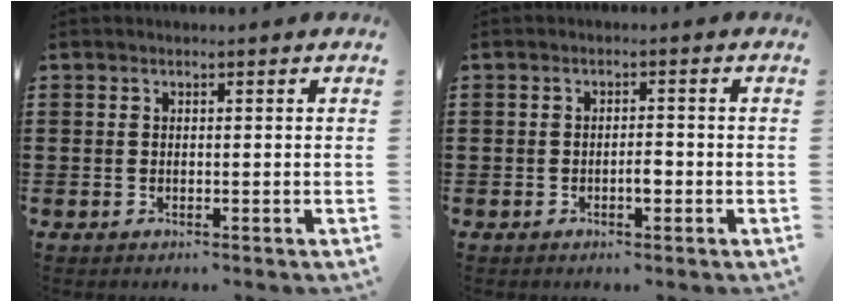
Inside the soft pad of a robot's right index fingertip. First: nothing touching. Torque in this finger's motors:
{"motor_torque": [-0.27, 0.43, 0.09, 0.04]}